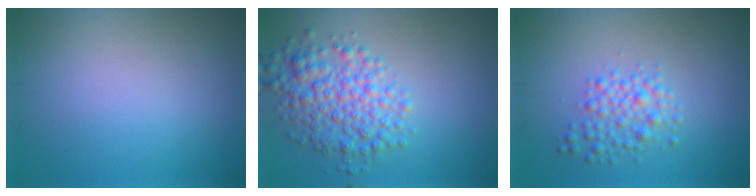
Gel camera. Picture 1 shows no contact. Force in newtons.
{"total": 5.1, "press": 5.1, "slide": 0.1}
{"total": 2.8, "press": 2.8, "slide": 0.1}